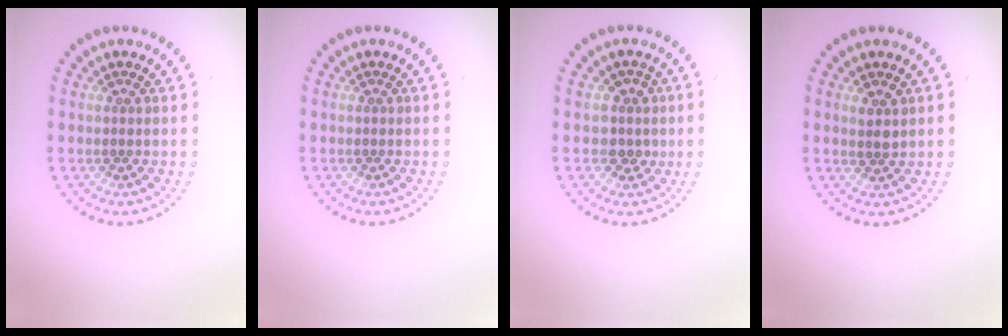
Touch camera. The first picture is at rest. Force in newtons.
{"total": 0.0}
{"total": 2.0, "press": 1.6, "slide": 1.1}
{"total": 1.5, "press": 1.3, "slide": 0.7}